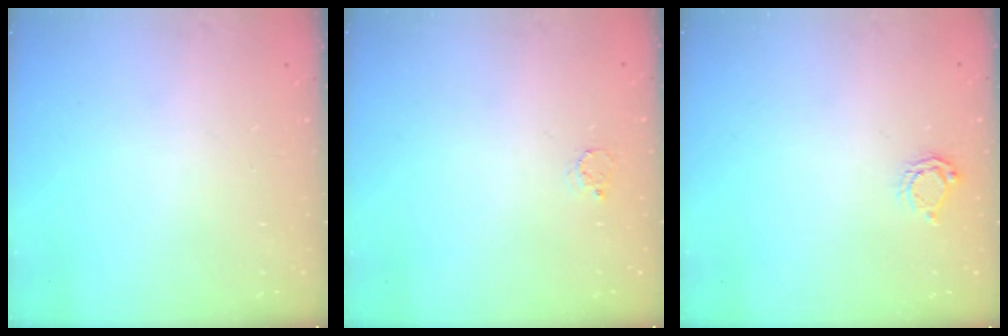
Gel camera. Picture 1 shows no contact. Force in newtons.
{"total": 2.4, "press": 2.4, "slide": 0.3}
{"total": 4.6, "press": 4.5, "slide": 0.4}